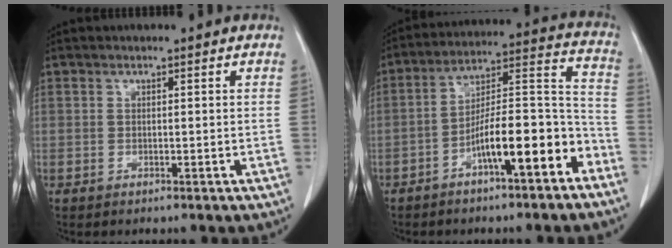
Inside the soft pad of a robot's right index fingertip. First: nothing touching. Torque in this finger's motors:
{"motor_torque": [1.63, -0.51, 0.88, 0.21]}